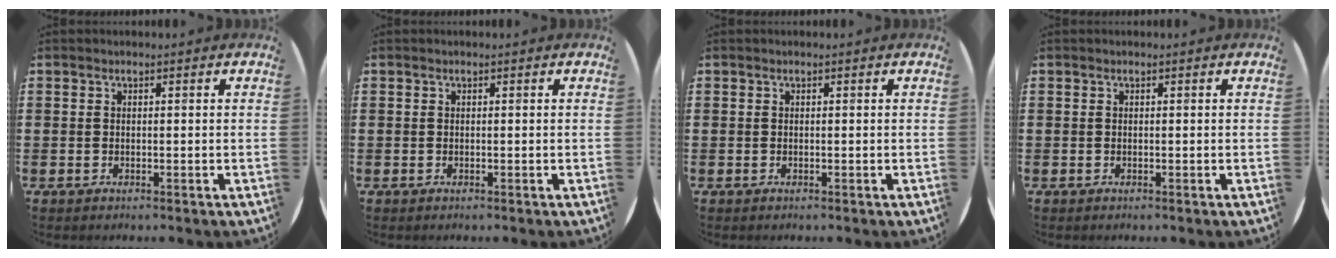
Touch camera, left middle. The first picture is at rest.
{"total": 0.0}
{"total": 0.0}
{"total": 0.0}